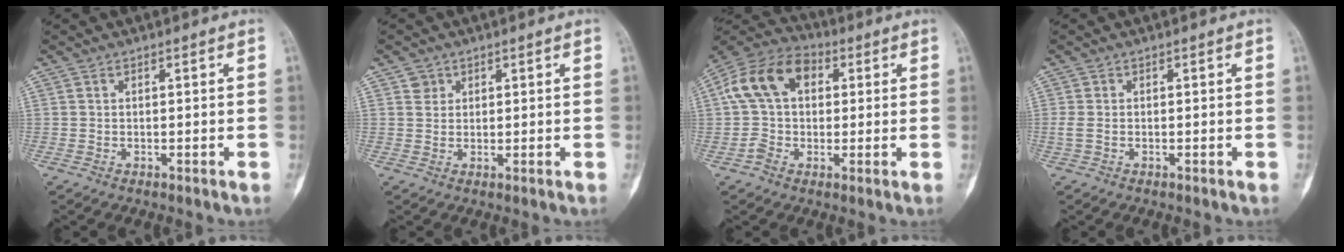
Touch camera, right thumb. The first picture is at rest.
{"total": 1.8, "force": [0.9, 1.5, 0.1], "torque": [0.018, -0.003, 0.008]}
{"total": 13.0, "force": [2.9, 9.5, 8.4], "torque": [-0.135, 0.029, 0.040]}
{"total": 1.3, "force": [-0.2, 0.7, 1.0], "torque": [-0.034, -0.003, -0.003]}